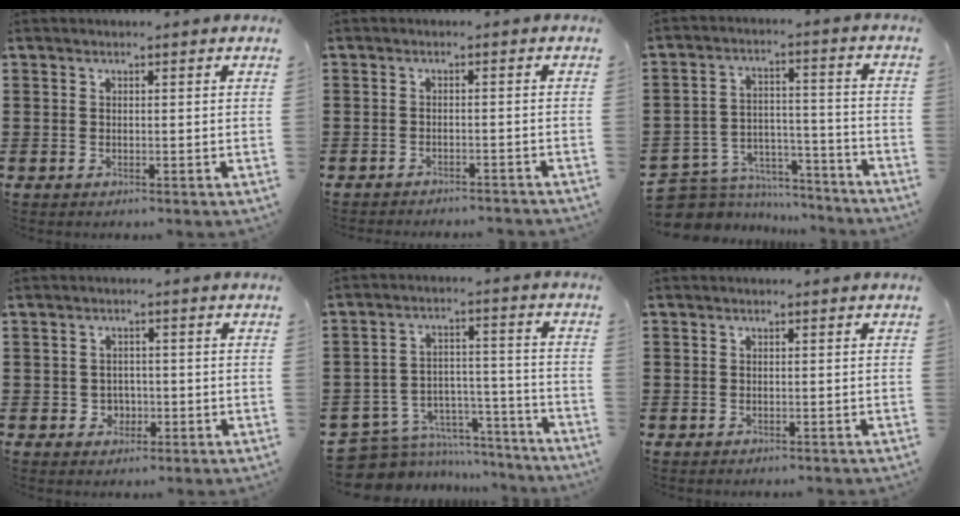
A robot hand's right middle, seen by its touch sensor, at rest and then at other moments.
{"total": 2.0, "force": [-2.0, 0.1, -0.3], "torque": [0.000, 0.003, -0.045]}
{"total": 6.2, "force": [-5.7, 2.3, 0.9], "torque": [-0.029, 0.009, -0.117]}
{"total": 2.1, "force": [-0.7, 2.0, 0.5], "torque": [-0.017, 0.004, -0.018]}
{"total": 7.3, "force": [-6.4, 3.4, 1.1], "torque": [-0.036, 0.005, -0.125]}
{"total": 0.8, "force": [-0.6, 0.5, -0.1], "torque": [0.000, 0.004, -0.014]}